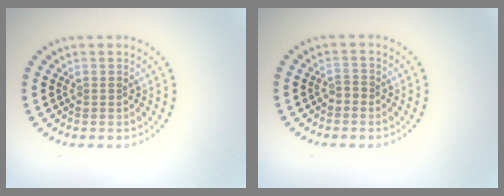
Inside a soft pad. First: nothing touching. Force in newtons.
{"total": 0.9, "press": 0.8, "slide": 0.4}